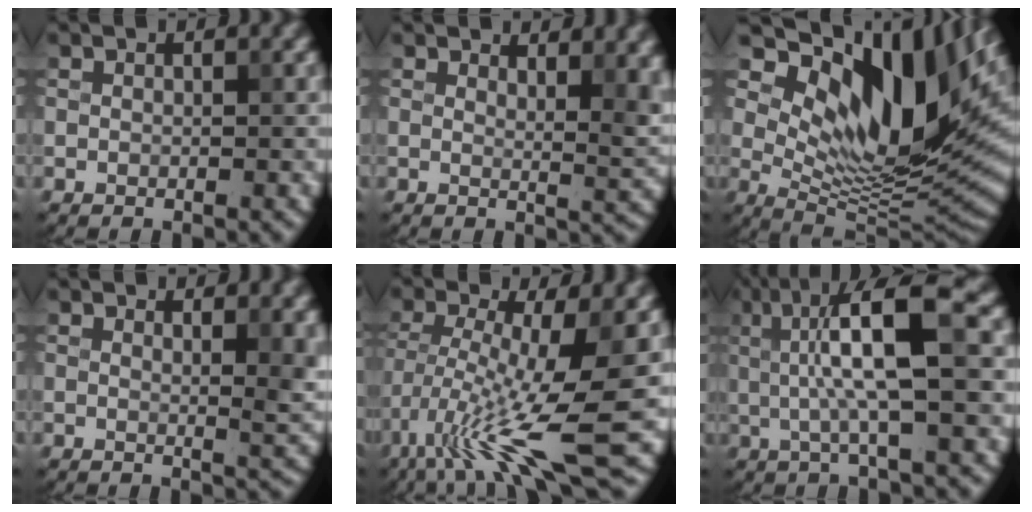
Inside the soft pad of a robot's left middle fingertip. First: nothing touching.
{"total": 5.2, "force": [3.3, 1.8, 3.6], "torque": [-0.045, 0.001, 0.060]}
{"total": 14.5, "force": [6.8, 5.8, 11.4], "torque": [-0.174, -0.002, 0.126]}
{"total": 3.3, "force": [1.7, 0.9, 2.7], "torque": [-0.026, 0.004, 0.025]}
{"total": 10.0, "force": [-4.0, 1.4, 9.1], "torque": [-0.179, -0.007, -0.075]}
{"total": 7.8, "force": [1.5, 1.3, 7.6], "torque": [-0.132, 0.013, 0.022]}